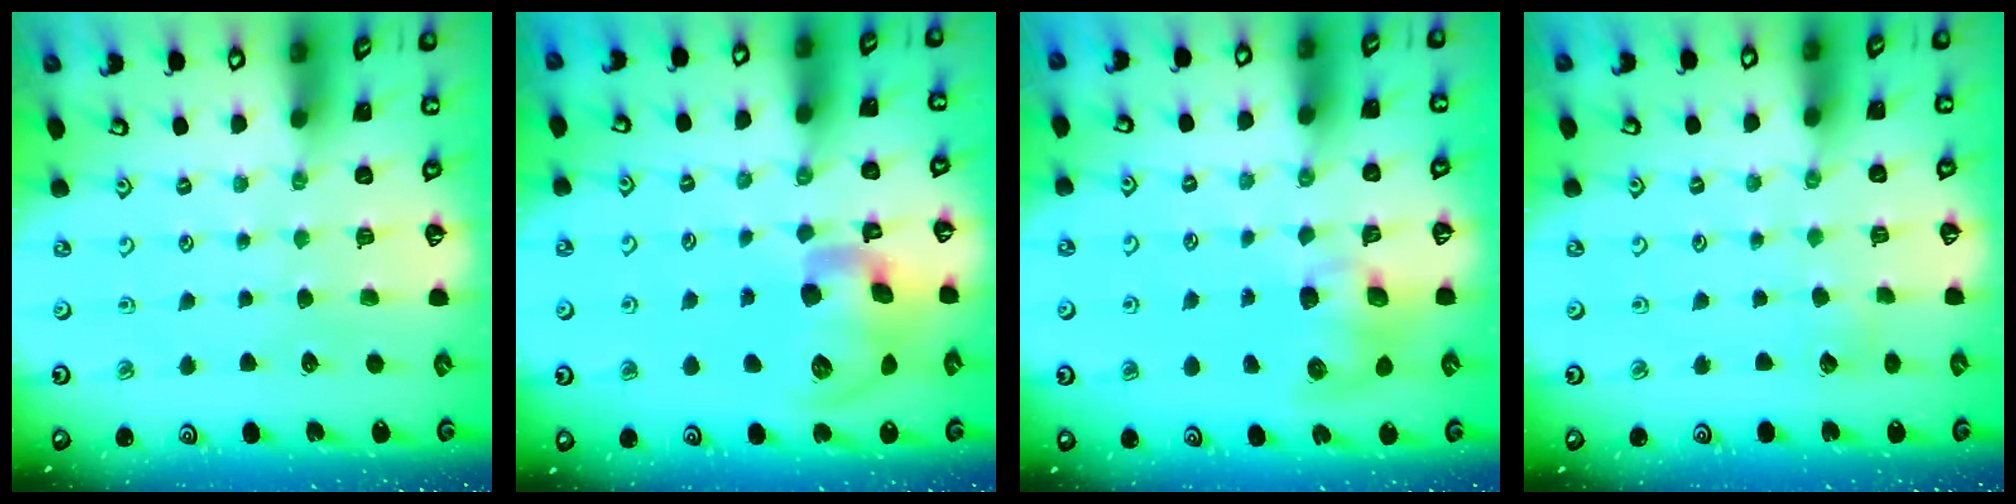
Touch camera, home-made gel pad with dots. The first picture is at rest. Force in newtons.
{"total": 15.5, "press": 15.3, "slide": 2.3}
{"total": 8.7, "press": 8.6, "slide": 1.3}
{"total": 2.0, "press": 2.0, "slide": 0.1}